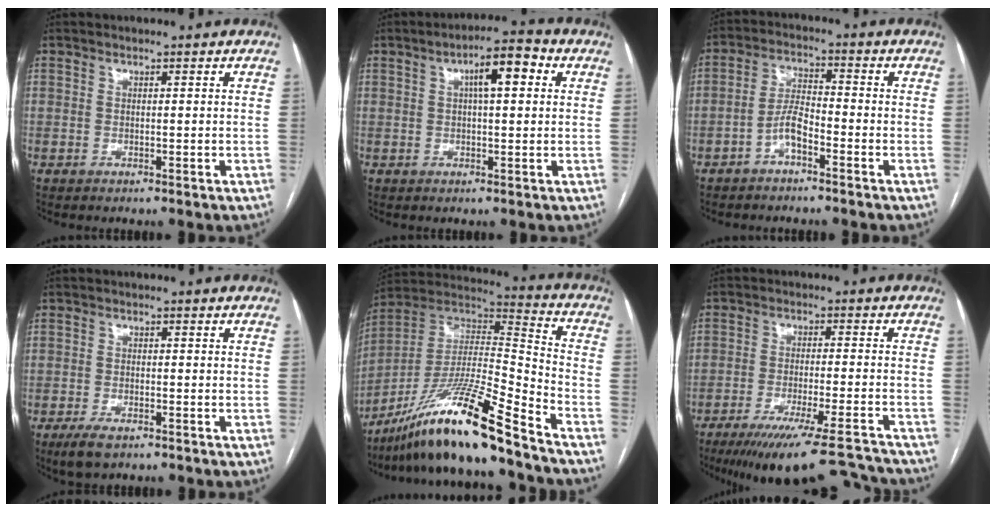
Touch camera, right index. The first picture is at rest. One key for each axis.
{"total": 6.7, "fx": 1.9, "fy": 1.6, "fz": 6.3, "tx": -0.101, "ty": 0.023, "tz": 0.025}
{"total": 4.7, "fx": -2.6, "fy": 1.4, "fz": 3.7, "tx": -0.076, "ty": 0.016, "tz": -0.051}
{"total": 3.8, "fx": -2.5, "fy": 1.3, "fz": 2.5, "tx": -0.054, "ty": -0.006, "tz": -0.040}
{"total": 20.5, "fx": -15.5, "fy": -0.3, "fz": 13.4, "tx": -0.261, "ty": -0.011, "tz": -0.286}
{"total": 19.2, "fx": -17.1, "fy": 1.4, "fz": 8.5, "tx": -0.094, "ty": -0.015, "tz": -0.241}